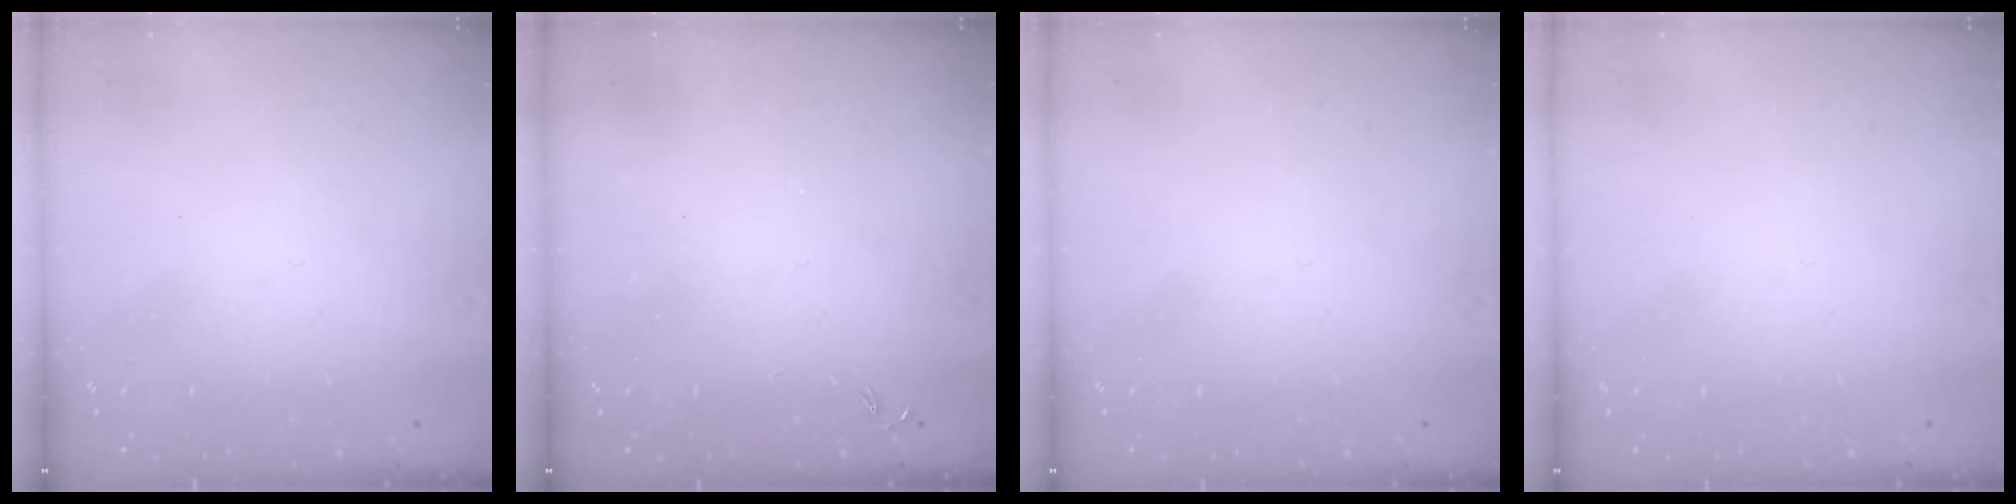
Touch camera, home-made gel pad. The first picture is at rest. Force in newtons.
{"total": 0.0}
{"total": 0.0}
{"total": 0.0}